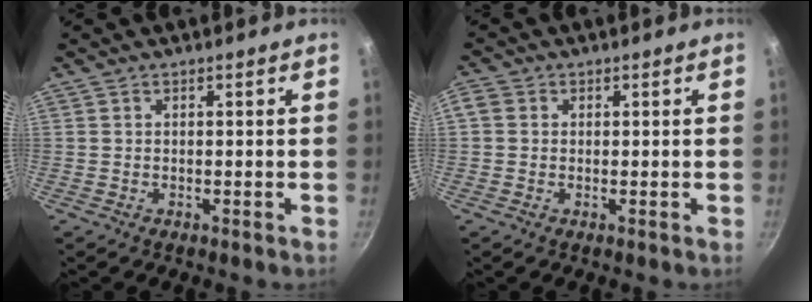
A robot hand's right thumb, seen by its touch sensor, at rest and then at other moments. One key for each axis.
{"total": 2.4, "fx": 0.2, "fy": 2.2, "fz": 1.1, "tx": -0.022, "ty": 0.007, "tz": -0.003}